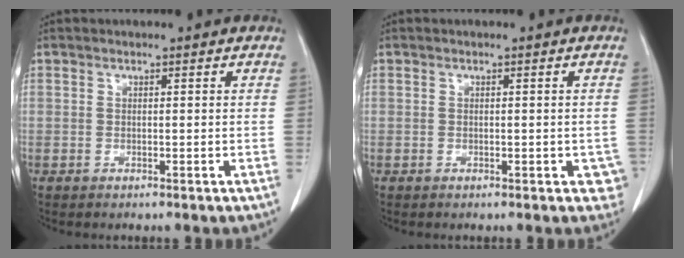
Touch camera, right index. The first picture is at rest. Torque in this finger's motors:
{"motor_torque": [-0.01, 0.05, 0.03, 0.00]}